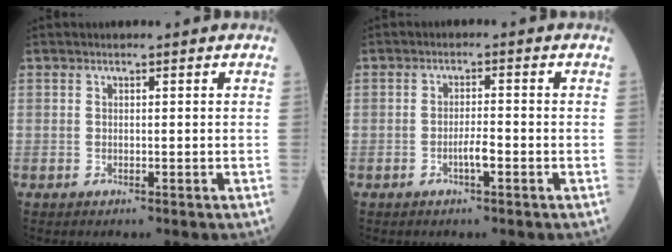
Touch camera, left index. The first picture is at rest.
{"total": 2.3, "force": [-1.3, 0.2, 2.0], "torque": [-0.034, -0.002, -0.025]}